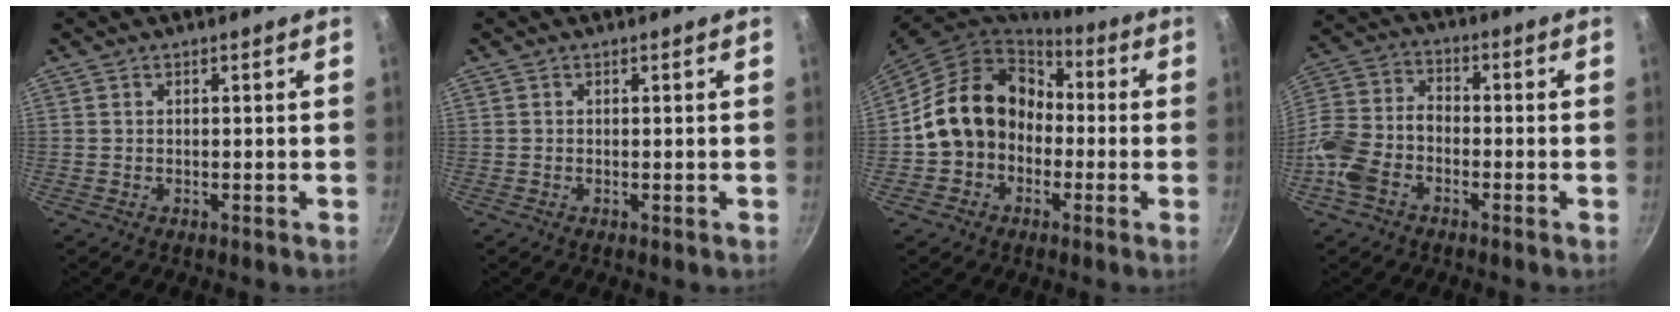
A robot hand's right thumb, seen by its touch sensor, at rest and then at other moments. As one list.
[{"total": 0.0}, {"total": 16.1, "force": [-1.1, 13.5, 8.8], "torque": [-0.125, 0.058, -0.024]}, {"total": 11.3, "force": [-5.0, 7.3, 7.0], "torque": [-0.138, 0.042, -0.112]}]